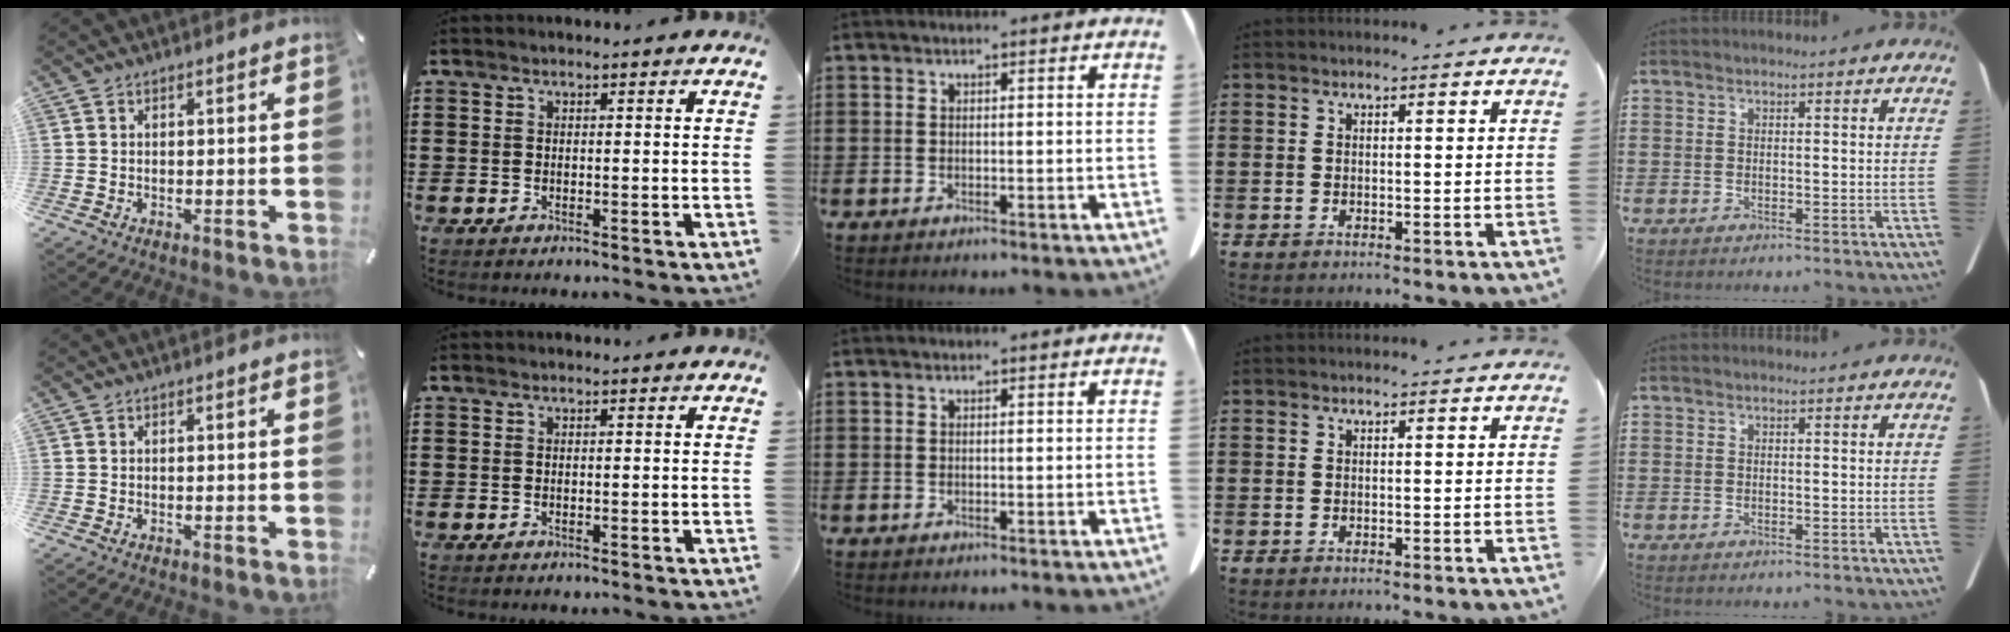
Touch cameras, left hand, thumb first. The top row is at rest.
{}